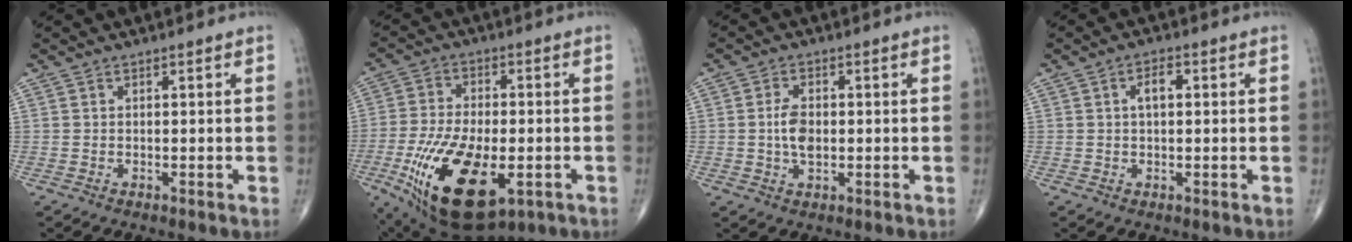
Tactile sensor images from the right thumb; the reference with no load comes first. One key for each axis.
{"total": 20.1, "fx": -6.8, "fy": 9.6, "fz": 16.3, "tx": -0.321, "ty": -0.005, "tz": -0.099}
{"total": 4.8, "fx": -0.1, "fy": 2.8, "fz": 3.9, "tx": -0.073, "ty": 0.002, "tz": -0.004}
{"total": 3.4, "fx": 0.6, "fy": 1.7, "fz": 2.9, "tx": -0.049, "ty": 0.007, "tz": 0.009}